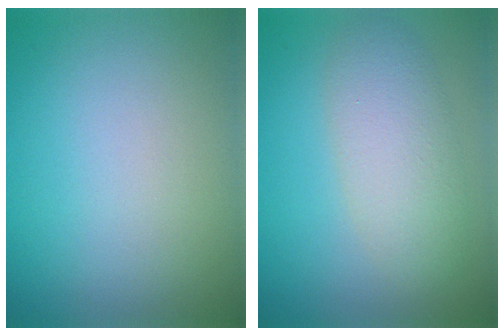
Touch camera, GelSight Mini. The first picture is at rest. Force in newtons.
{"total": 4.1, "press": 4.1, "slide": 0.3}